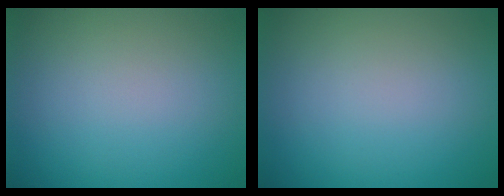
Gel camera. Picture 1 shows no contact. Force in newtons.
{"total": 0.0}